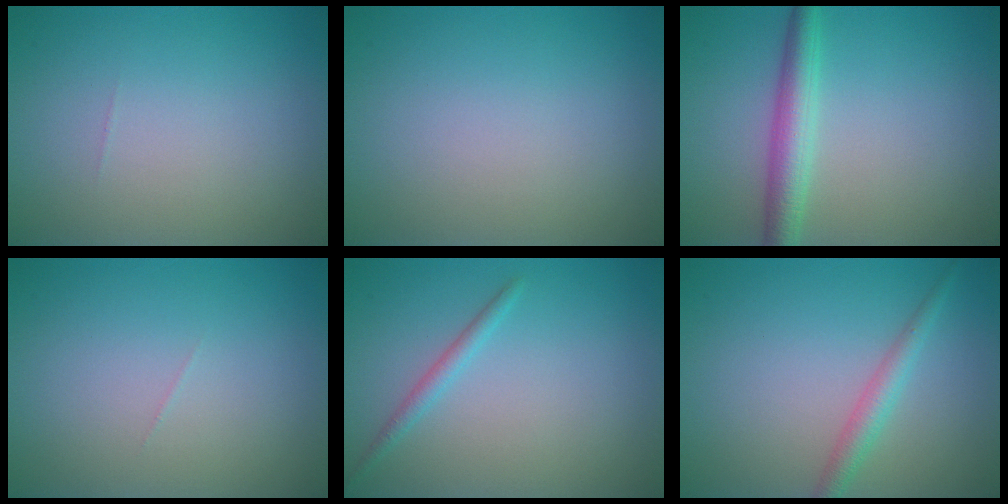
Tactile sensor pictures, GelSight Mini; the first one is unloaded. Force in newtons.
{"total": 0.0}
{"total": 3.5, "press": 3.5, "slide": 0.0}
{"total": 0.0}
{"total": 1.3, "press": 1.3, "slide": 0.0}
{"total": 2.1, "press": 2.1, "slide": 0.1}